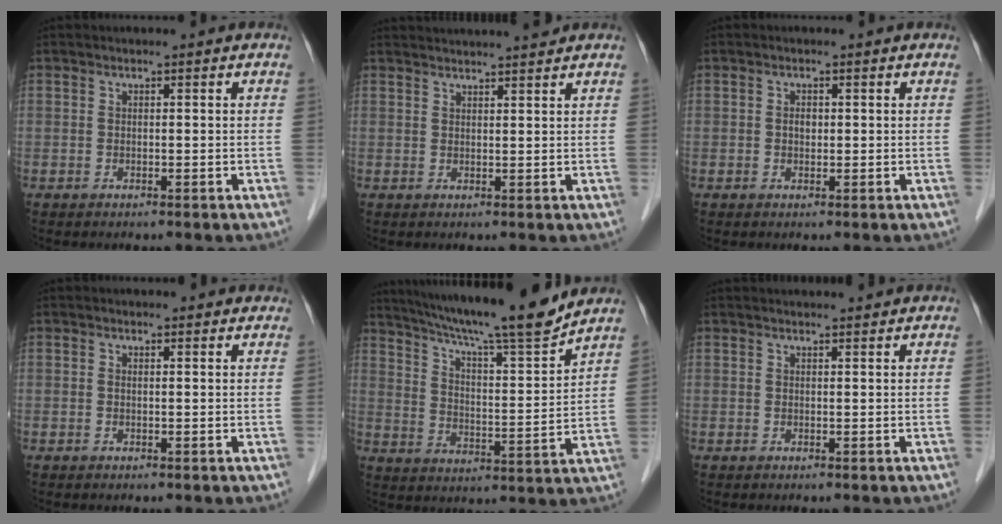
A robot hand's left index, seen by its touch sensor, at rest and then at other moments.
{"total": 8.5, "force": [8.1, -0.4, 2.6], "torque": [-0.038, 0.022, 0.103]}
{"total": 1.0, "force": [0.1, 0.7, 0.7], "torque": [-0.014, 0.002, 0.000]}
{"total": 1.8, "force": [1.6, 0.7, 0.4], "torque": [-0.013, 0.006, 0.009]}
{"total": 17.3, "force": [15.2, -0.6, 8.1], "torque": [-0.135, -0.014, 0.231]}
{"total": 3.6, "force": [3.6, 0.2, 0.8], "torque": [-0.013, 0.020, 0.045]}